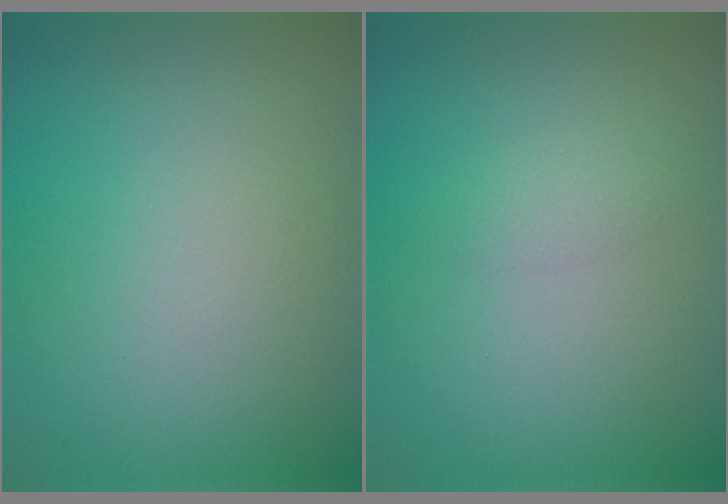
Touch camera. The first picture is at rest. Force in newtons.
{"total": 1.1, "press": 1.1, "slide": 0.1}